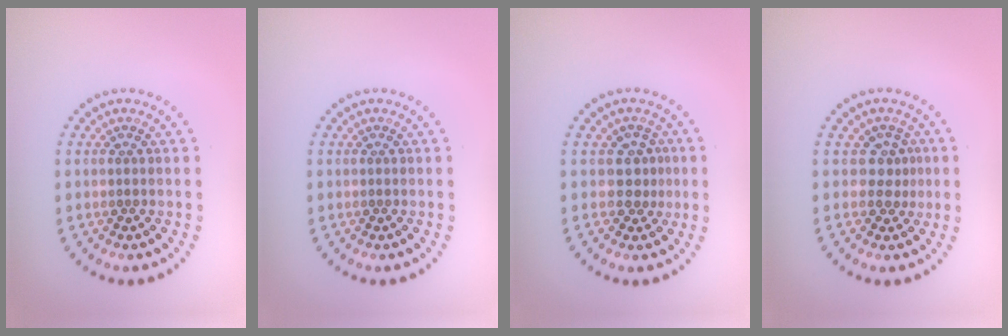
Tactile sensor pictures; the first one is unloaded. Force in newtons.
{"total": 0.0}
{"total": 2.0, "press": 1.6, "slide": 1.2}
{"total": 2.1, "press": 1.4, "slide": 1.6}